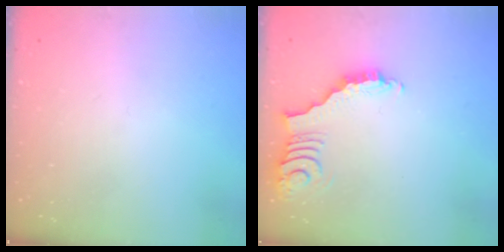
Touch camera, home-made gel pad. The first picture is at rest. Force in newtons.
{"total": 4.0, "press": 3.9, "slide": 0.6}